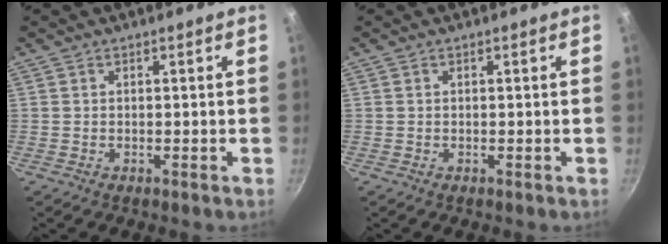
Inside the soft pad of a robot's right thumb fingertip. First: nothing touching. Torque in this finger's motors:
{"motor_torque": [0.00, 0.00, 0.31, 0.01, 0.02]}